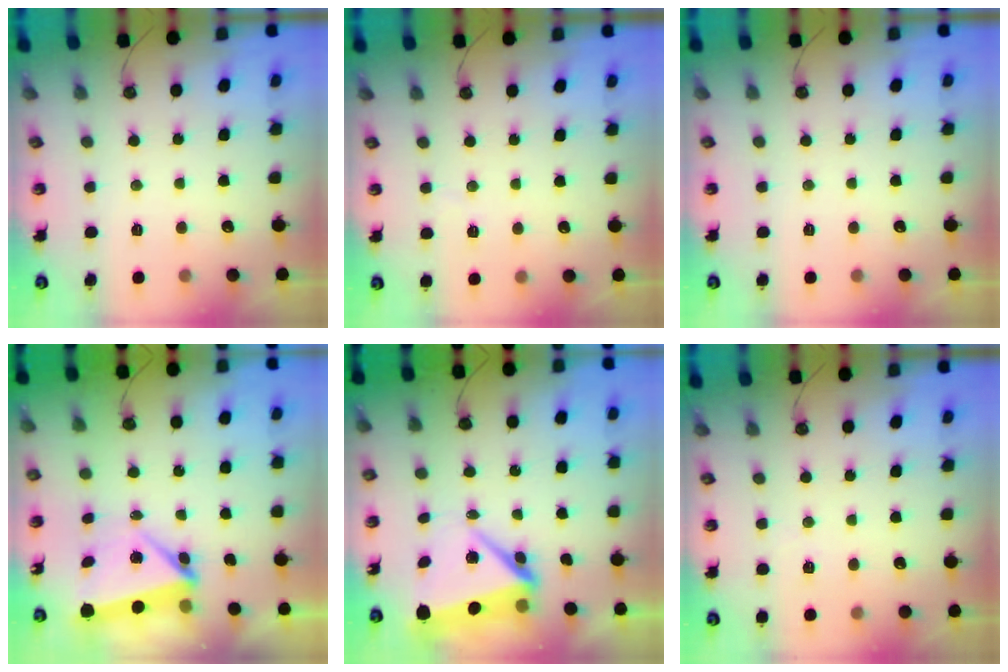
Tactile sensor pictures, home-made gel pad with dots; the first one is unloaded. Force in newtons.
{"total": 3.9, "press": 3.6, "slide": 1.6}
{"total": 0.0}
{"total": 5.6, "press": 5.6, "slide": 0.3}
{"total": 7.2, "press": 6.9, "slide": 1.8}
{"total": 2.8, "press": 2.0, "slide": 2.0}